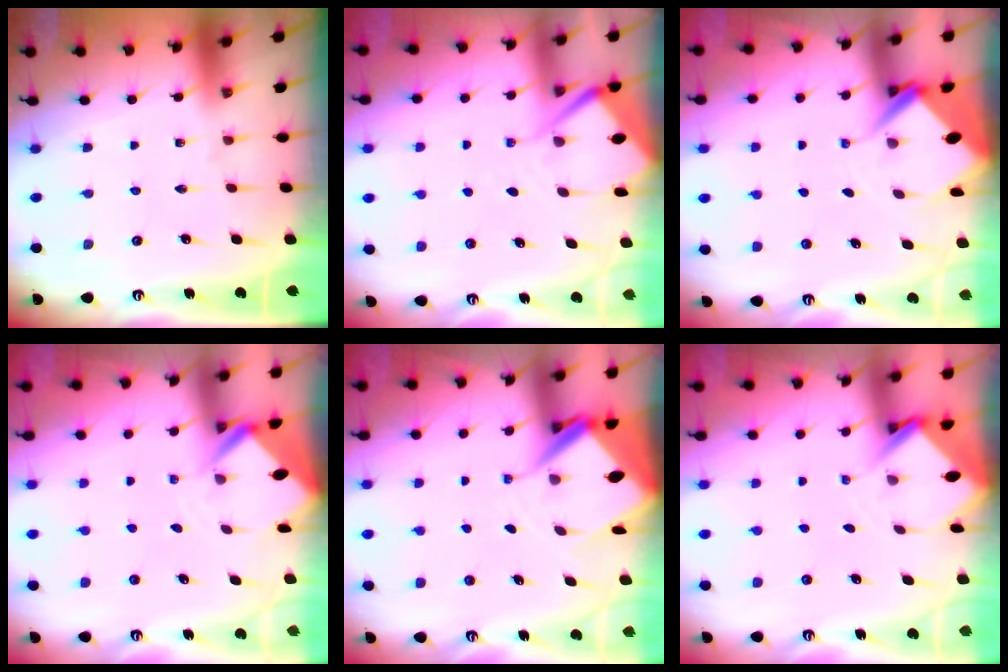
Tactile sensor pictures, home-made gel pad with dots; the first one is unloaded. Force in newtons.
{"total": 6.1, "press": 6.0, "slide": 0.5}
{"total": 4.9, "press": 4.9, "slide": 0.3}
{"total": 3.1, "press": 3.1, "slide": 0.1}
{"total": 6.2, "press": 6.2, "slide": 0.5}
{"total": 2.9, "press": 2.9, "slide": 0.2}